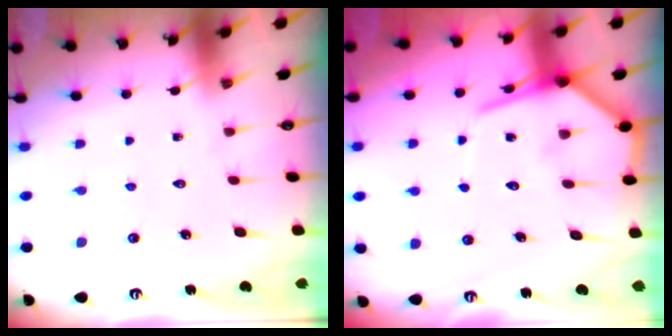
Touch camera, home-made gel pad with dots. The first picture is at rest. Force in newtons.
{"total": 7.6, "press": 7.5, "slide": 0.9}